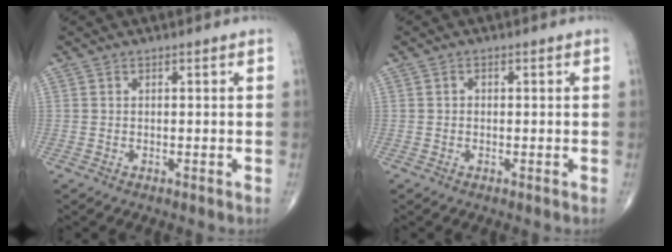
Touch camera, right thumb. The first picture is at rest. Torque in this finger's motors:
{"motor_torque": [-0.46, 0.29, 0.30, 0.17, 0.03]}